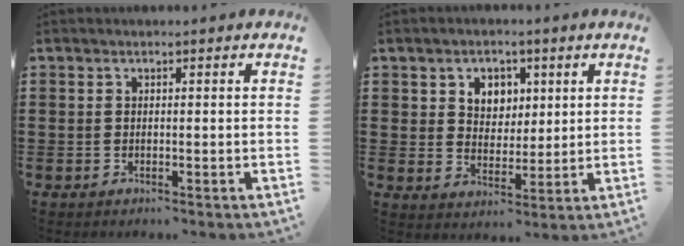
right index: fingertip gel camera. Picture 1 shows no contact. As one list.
[{"total": 4.4, "force": [2.0, 3.8, 1.1], "torque": [-0.033, 0.011, 0.033]}]